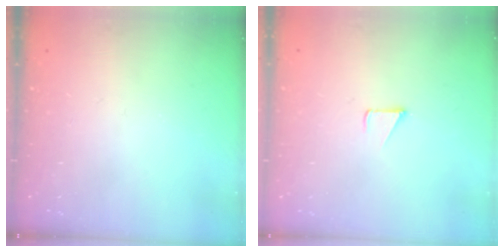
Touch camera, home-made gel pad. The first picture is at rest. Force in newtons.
{"total": 1.2, "press": 1.2, "slide": 0.1}